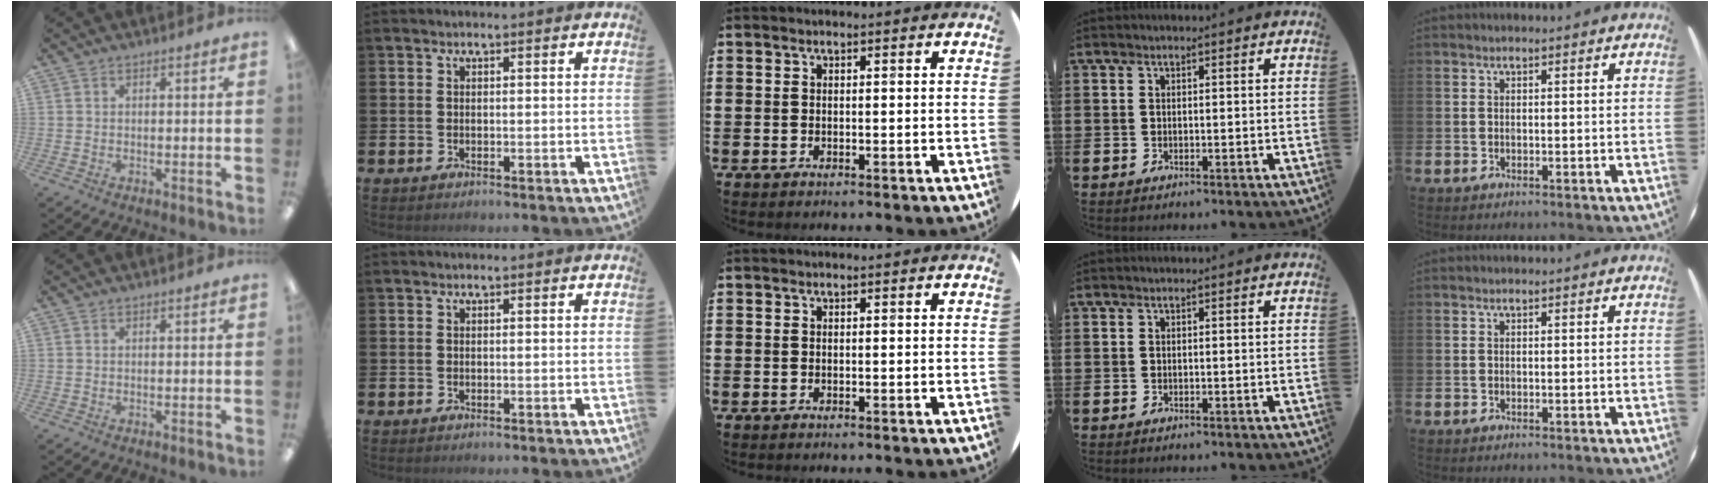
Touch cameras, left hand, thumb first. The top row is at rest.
{}